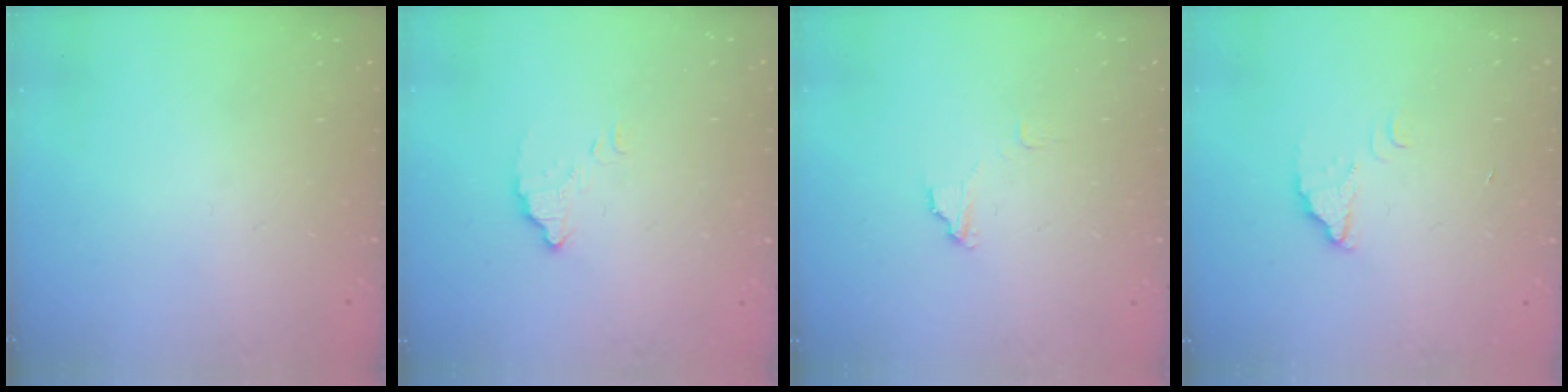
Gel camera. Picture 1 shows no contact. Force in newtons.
{"total": 3.1, "press": 3.1, "slide": 0.2}
{"total": 3.5, "press": 3.5, "slide": 0.3}
{"total": 2.1, "press": 2.1, "slide": 0.1}